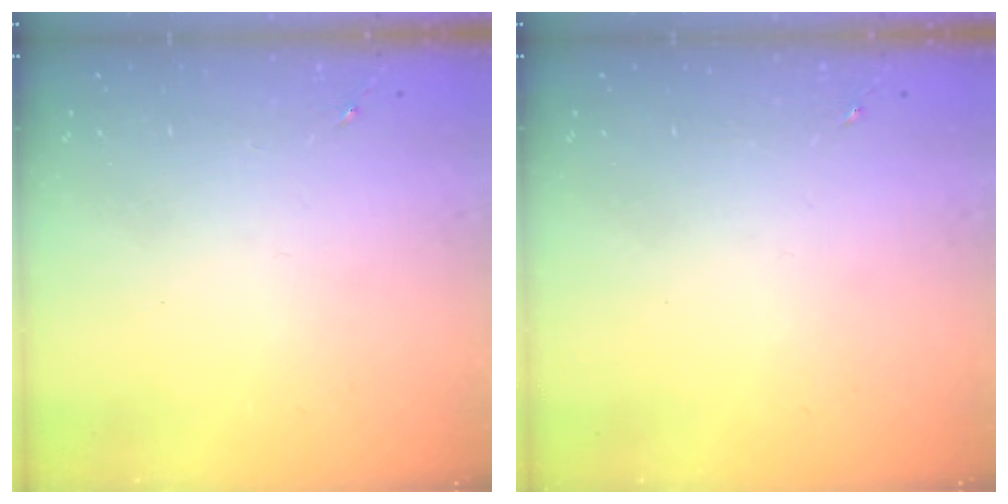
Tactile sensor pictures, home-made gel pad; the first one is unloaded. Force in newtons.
{"total": 0.0}